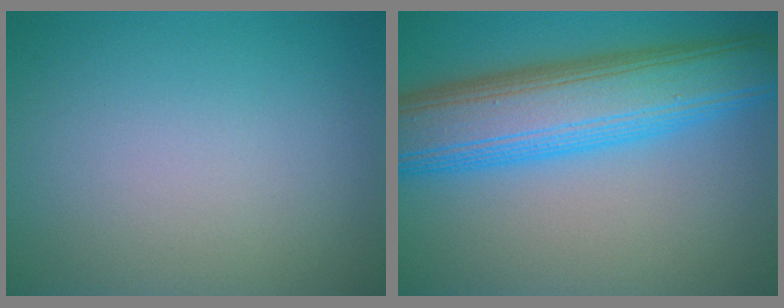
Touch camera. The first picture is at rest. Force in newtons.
{"total": 10.5, "press": 10.5, "slide": 0.3}